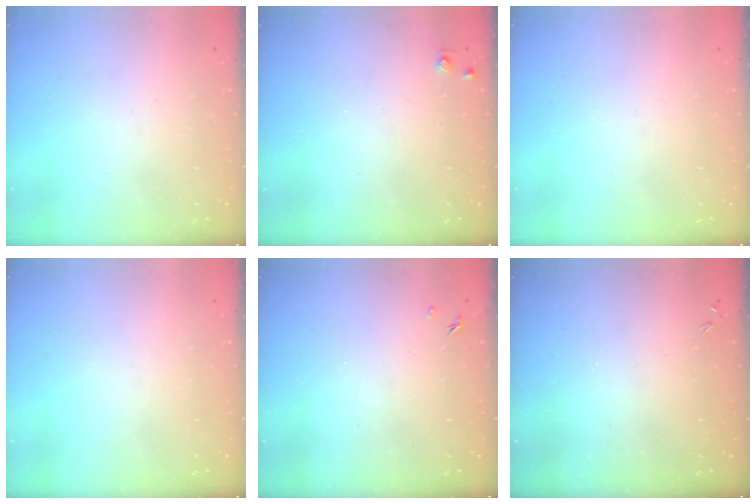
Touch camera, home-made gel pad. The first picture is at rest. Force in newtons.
{"total": 3.7, "press": 3.6, "slide": 0.5}
{"total": 0.0}
{"total": 0.0}
{"total": 1.3, "press": 1.3, "slide": 0.3}
{"total": 0.0}